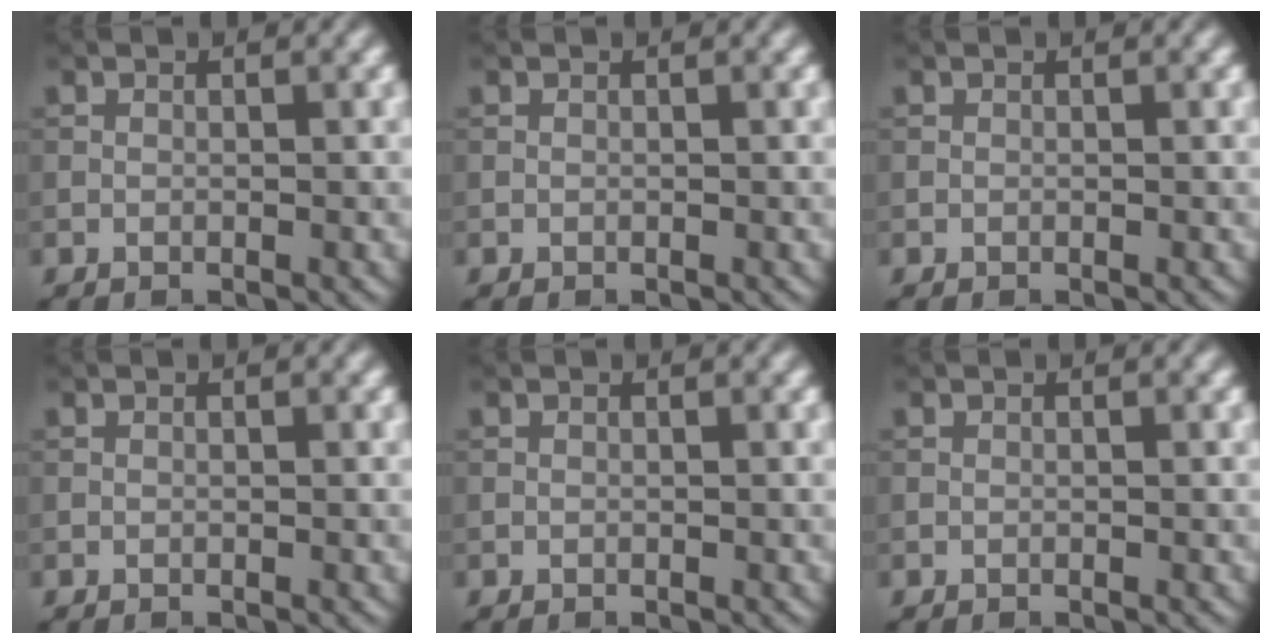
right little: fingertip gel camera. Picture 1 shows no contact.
{"total": 0.0}
{"total": 0.0}
{"total": 0.0}
{"total": 0.0}
{"total": 0.0}